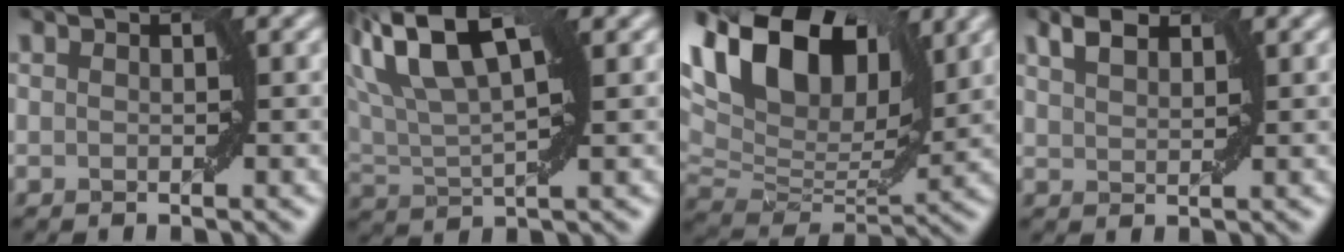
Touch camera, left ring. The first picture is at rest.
{"total": 9.6, "force": [4.6, 3.7, 7.6], "torque": [-0.153, 0.024, 0.079]}
{"total": 15.8, "force": [7.7, 8.2, 11.1], "torque": [-0.221, 0.042, 0.130]}
{"total": 2.2, "force": [1.6, 1.0, 1.2], "torque": [-0.026, 0.006, 0.035]}